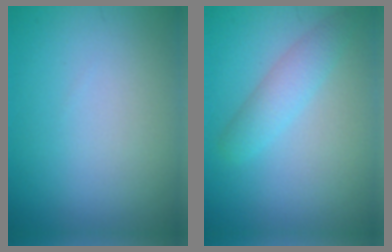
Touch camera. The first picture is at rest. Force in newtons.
{"total": 2.5, "press": 2.5, "slide": 0.1}